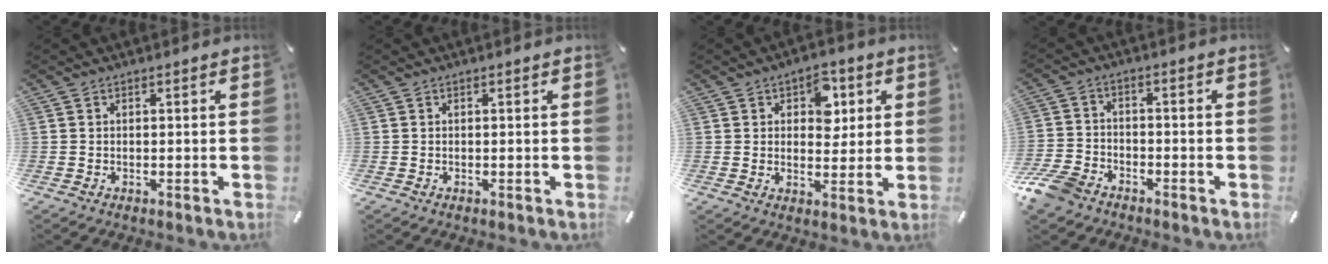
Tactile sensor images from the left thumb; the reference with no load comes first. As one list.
[{"total": 0.0}, {"total": 7.7, "force": [2.9, 5.5, 4.5], "torque": [-0.047, -0.005, 0.041]}, {"total": 7.9, "force": [-5.7, 4.4, 3.3], "torque": [-0.076, 0.026, -0.112]}]